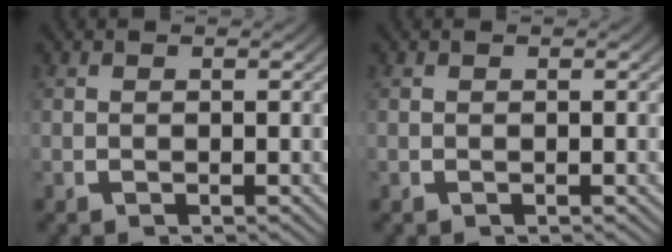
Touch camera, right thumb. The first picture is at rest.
{"total": 0.0}